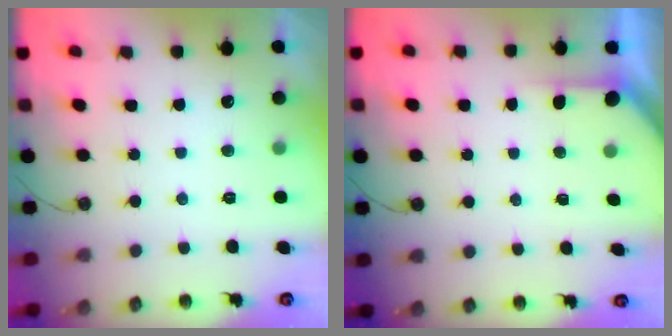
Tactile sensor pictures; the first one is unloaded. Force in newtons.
{"total": 2.3, "press": 2.3, "slide": 0.3}